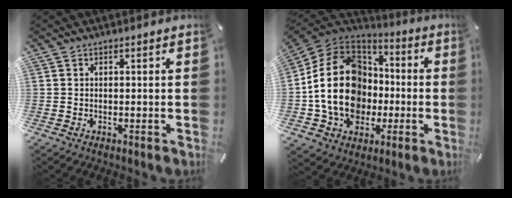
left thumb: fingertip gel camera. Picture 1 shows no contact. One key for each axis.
{"total": 21.7, "fx": -3.0, "fy": 17.5, "fz": 12.5, "tx": -0.260, "ty": 0.018, "tz": -0.041}